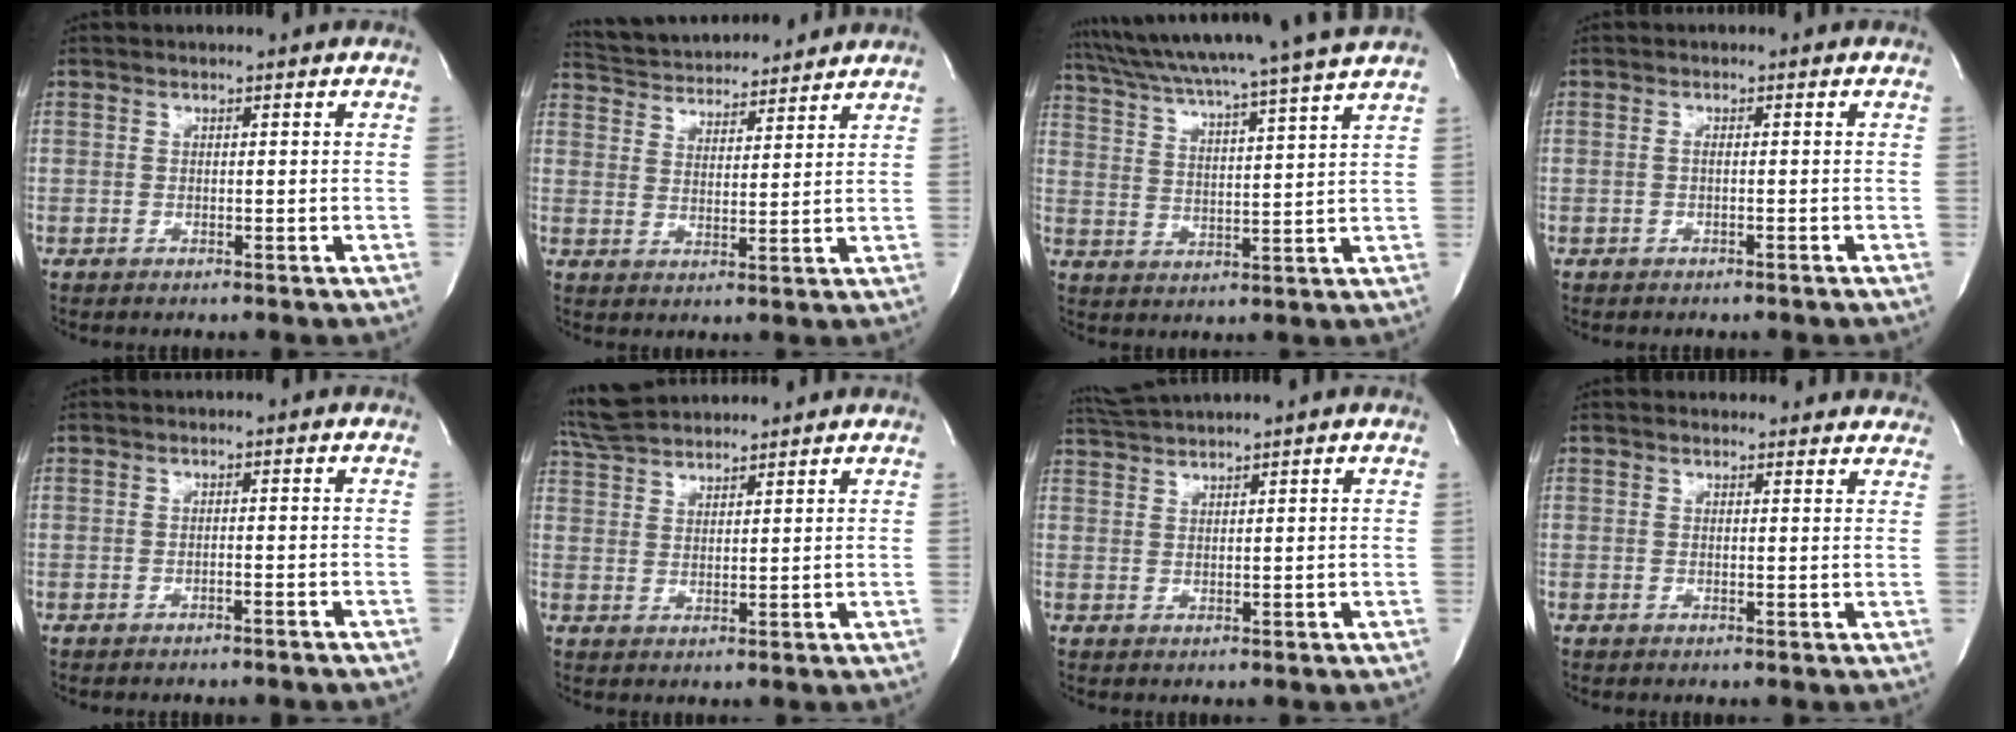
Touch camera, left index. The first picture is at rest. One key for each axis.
{"total": 13.4, "fx": 12.7, "fy": 2.5, "fz": 3.5, "tx": -0.062, "ty": 0.024, "tz": 0.198}
{"total": 18.8, "fx": 16.6, "fy": -2.3, "fz": 8.5, "tx": -0.152, "ty": -0.017, "tz": 0.241}
{"total": 0.8, "fx": -0.5, "fy": 0.0, "fz": 0.6, "tx": -0.014, "ty": 0.001, "tz": -0.006}
{"total": 1.6, "fx": -1.4, "fy": -0.2, "fz": 0.8, "tx": -0.017, "ty": 0.004, "tz": -0.013}
{"total": 8.8, "fx": 8.3, "fy": 1.5, "fz": 2.5, "tx": -0.057, "ty": 0.036, "tz": 0.155}
{"total": 3.8, "fx": 3.4, "fy": -1.4, "fz": 0.8, "tx": -0.021, "ty": 0.011, "tz": 0.072}
{"total": 9.1, "fx": 8.6, "fy": 2.7, "fz": 1.3, "tx": 0.015, "ty": 0.005, "tz": 0.072}